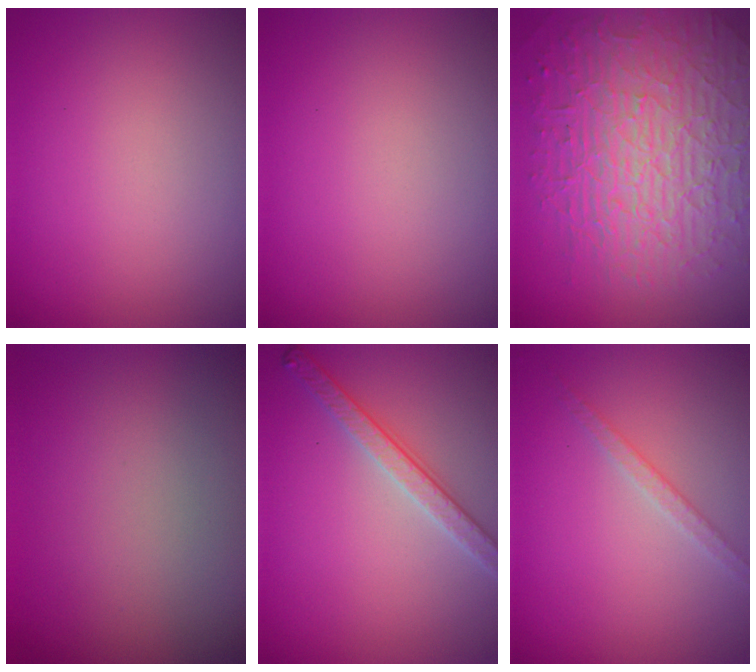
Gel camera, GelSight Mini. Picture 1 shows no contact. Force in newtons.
{"total": 0.0}
{"total": 9.8, "press": 6.3, "slide": 7.5}
{"total": 0.0}
{"total": 2.8, "press": 2.8, "slide": 0.7}
{"total": 1.7, "press": 1.7, "slide": 0.2}